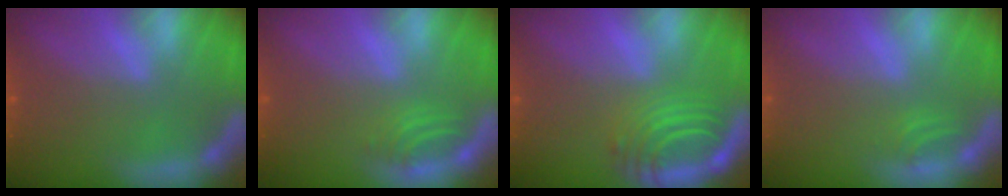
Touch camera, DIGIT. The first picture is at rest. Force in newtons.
{"total": 2.0}
{"total": 6.1}
{"total": 0.9}